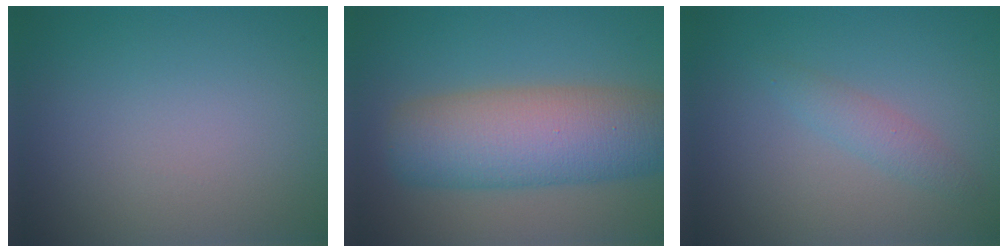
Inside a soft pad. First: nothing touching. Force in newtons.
{"total": 8.9, "press": 8.9, "slide": 0.2}
{"total": 1.6, "press": 1.6, "slide": 0.0}